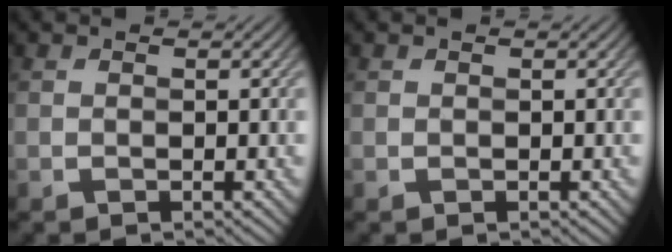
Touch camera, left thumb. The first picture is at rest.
{"total": 0.0}